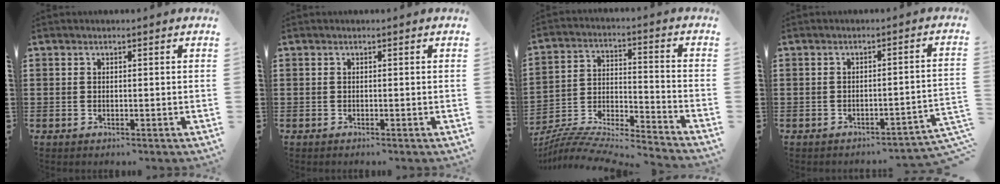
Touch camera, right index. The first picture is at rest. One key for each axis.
{"total": 0.0}
{"total": 6.9, "fx": -6.6, "fy": 0.4, "fz": 1.9, "tx": -0.044, "ty": -0.015, "tz": -0.137}
{"total": 2.5, "fx": -2.2, "fy": -0.2, "fz": 1.2, "tx": -0.025, "ty": -0.006, "tz": -0.047}